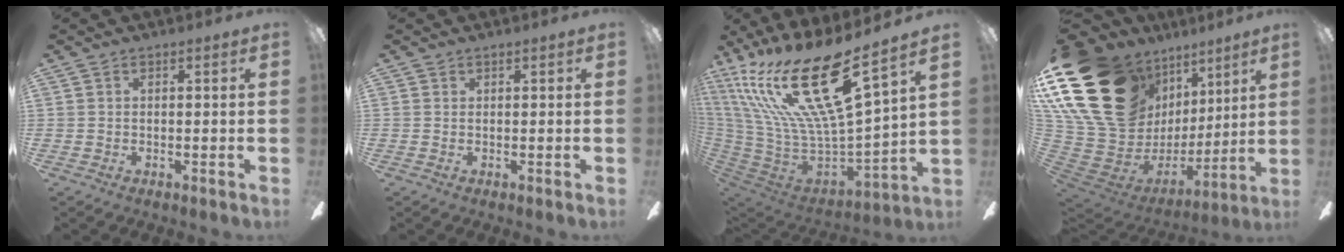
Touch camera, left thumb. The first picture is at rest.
{"total": 0.0}
{"total": 26.7, "force": [15.5, 6.8, 20.6], "torque": [-0.422, -0.107, 0.262]}
{"total": 28.7, "force": [12.6, 19.2, 17.3], "torque": [-0.328, -0.088, 0.281]}